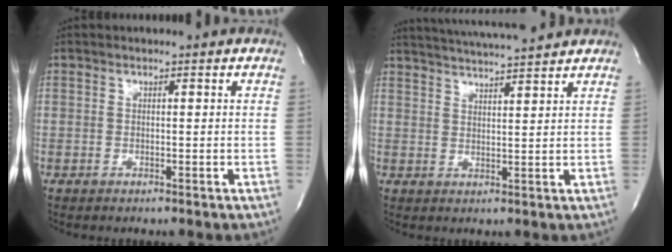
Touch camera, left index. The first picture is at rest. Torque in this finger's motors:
{"motor_torque": [0.80, -0.93, 0.40, 0.07]}